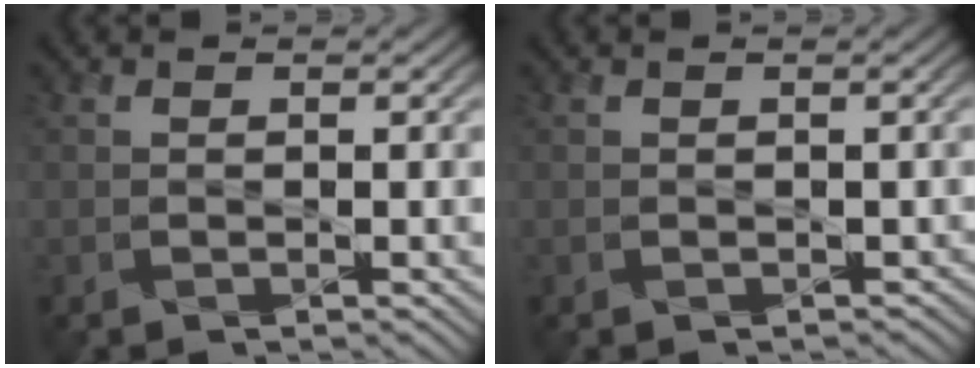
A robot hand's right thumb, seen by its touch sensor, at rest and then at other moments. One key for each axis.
{"total": 0.7, "fx": 0.0, "fy": 0.6, "fz": 0.3, "tx": -0.006, "ty": -0.005, "tz": 0.005}